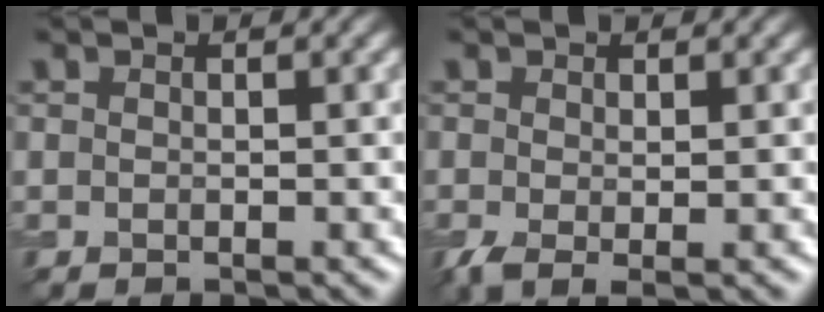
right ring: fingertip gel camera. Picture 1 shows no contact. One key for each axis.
{"total": 1.8, "fx": -0.3, "fy": 0.6, "fz": 1.6, "tx": -0.037, "ty": -0.009, "tz": -0.007}